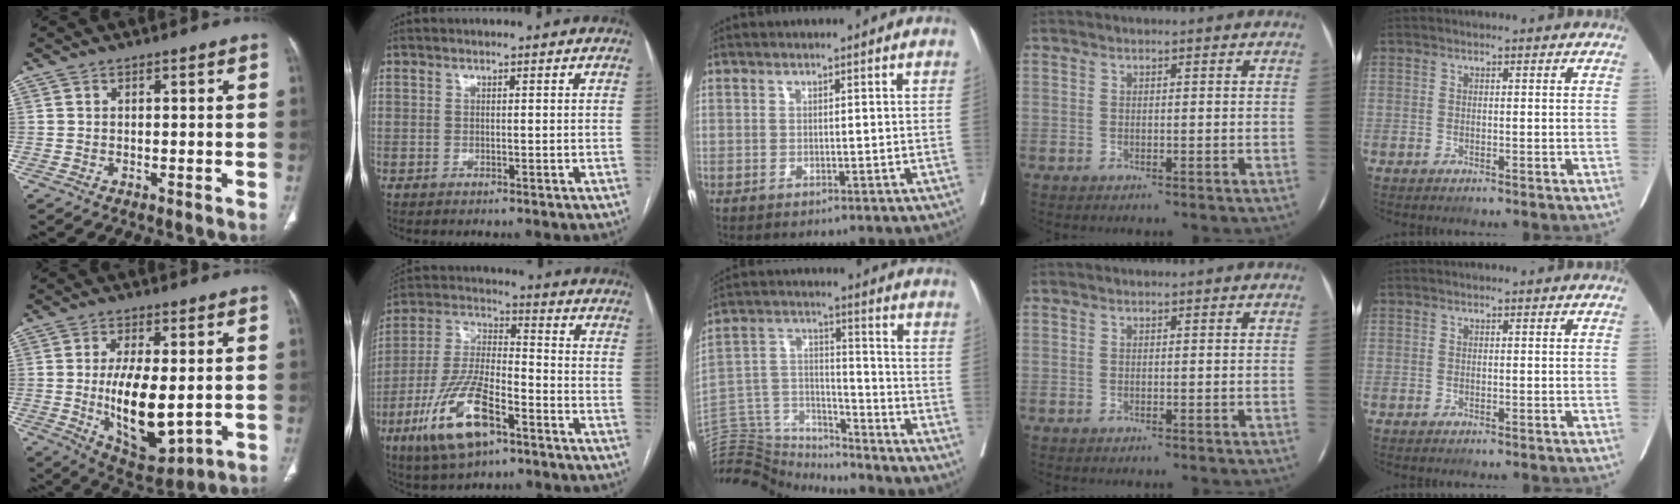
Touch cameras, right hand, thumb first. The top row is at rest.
{"thumb": {"total": 14.3, "force": [-1.1, 6.3, 12.8], "torque": [-0.205, -0.022, -0.001]}, "index": {"total": 15.1, "force": [-7.7, 5.0, 12.0], "torque": [-0.258, -0.004, -0.137]}, "middle": {"total": 14.5, "force": [-14.2, 2.5, 1.5], "torque": [-0.038, 0.057, -0.248]}}